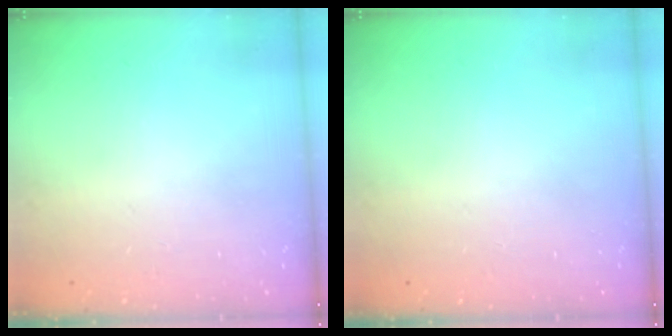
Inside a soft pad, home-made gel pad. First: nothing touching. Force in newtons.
{"total": 0.0}